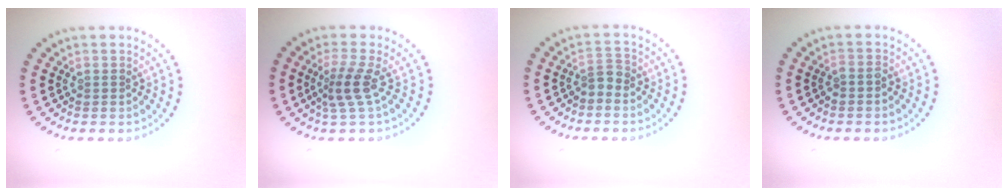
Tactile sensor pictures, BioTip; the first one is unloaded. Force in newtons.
{"total": 2.5, "press": 1.8, "slide": 1.8}
{"total": 1.6, "press": 1.3, "slide": 0.9}
{"total": 0.7, "press": 0.5, "slide": 0.4}